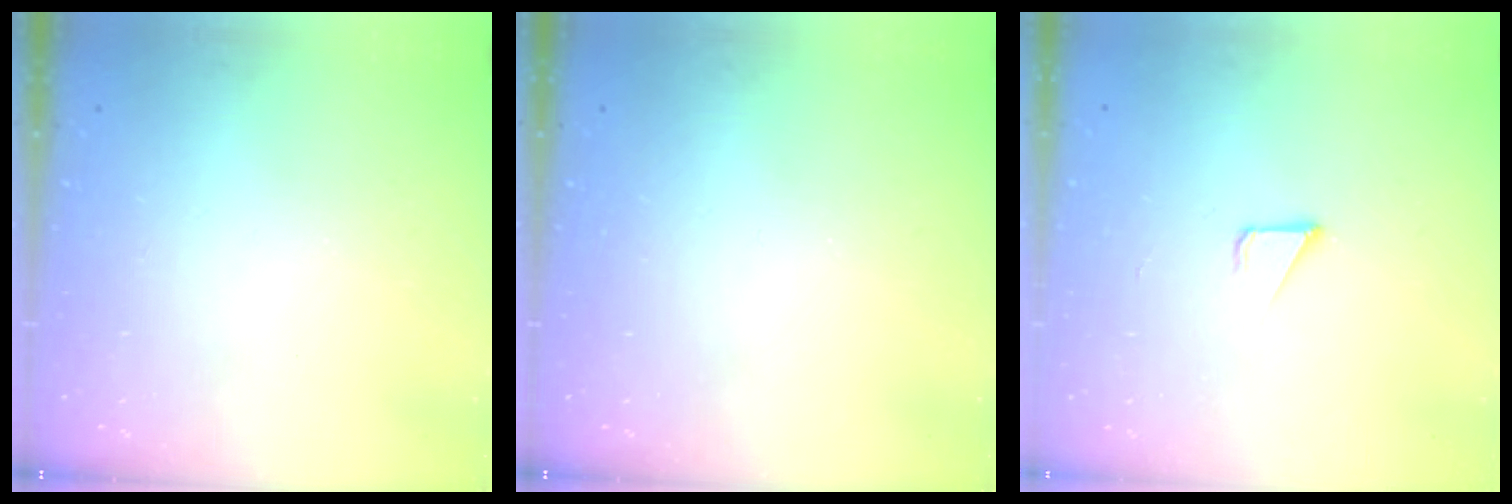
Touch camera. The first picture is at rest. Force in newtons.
{"total": 0.0}
{"total": 2.1, "press": 2.1, "slide": 0.1}